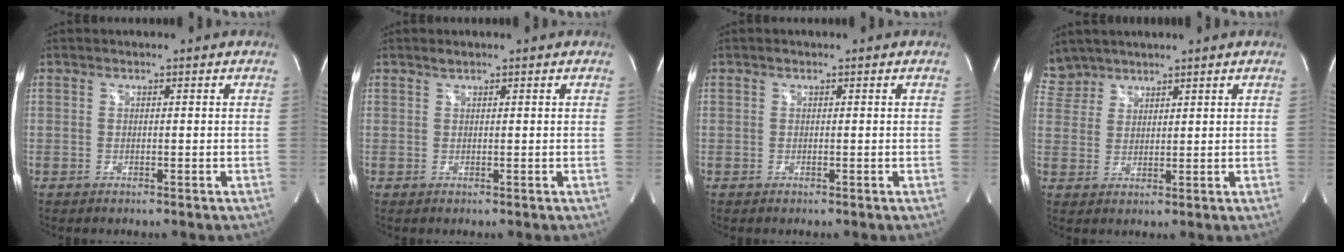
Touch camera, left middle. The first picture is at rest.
{"total": 0.6, "force": [0.6, 0.1, 0.3], "torque": [-0.012, 0.001, 0.013]}
{"total": 0.0}
{"total": 4.5, "force": [4.2, 1.8, -0.4], "torque": [0.008, 0.011, 0.089]}